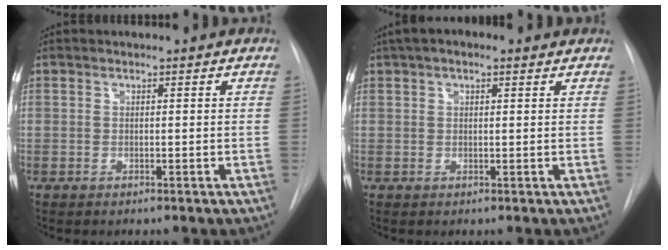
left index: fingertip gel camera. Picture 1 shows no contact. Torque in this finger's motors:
{"motor_torque": [0.37, -1.12, -0.28, 0.03]}